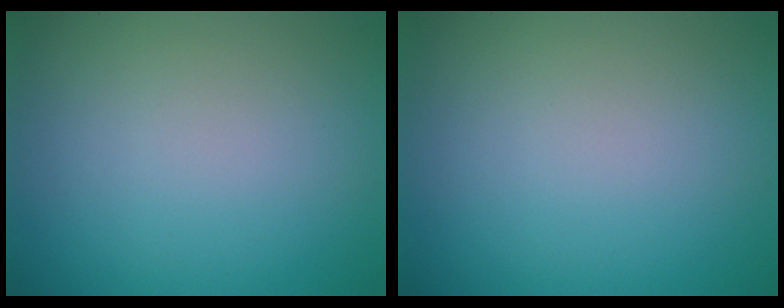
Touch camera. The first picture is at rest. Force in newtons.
{"total": 0.0}